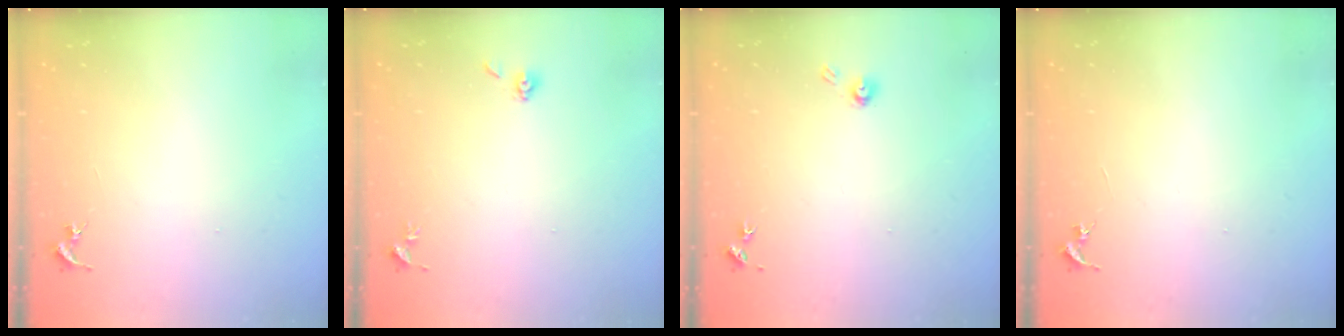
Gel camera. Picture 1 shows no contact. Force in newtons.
{"total": 3.7, "press": 3.5, "slide": 1.4}
{"total": 4.0, "press": 4.0, "slide": 0.4}
{"total": 0.0}